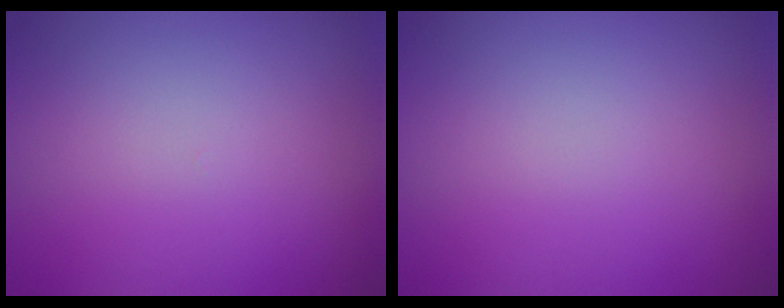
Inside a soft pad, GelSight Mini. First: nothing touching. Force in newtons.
{"total": 0.0}